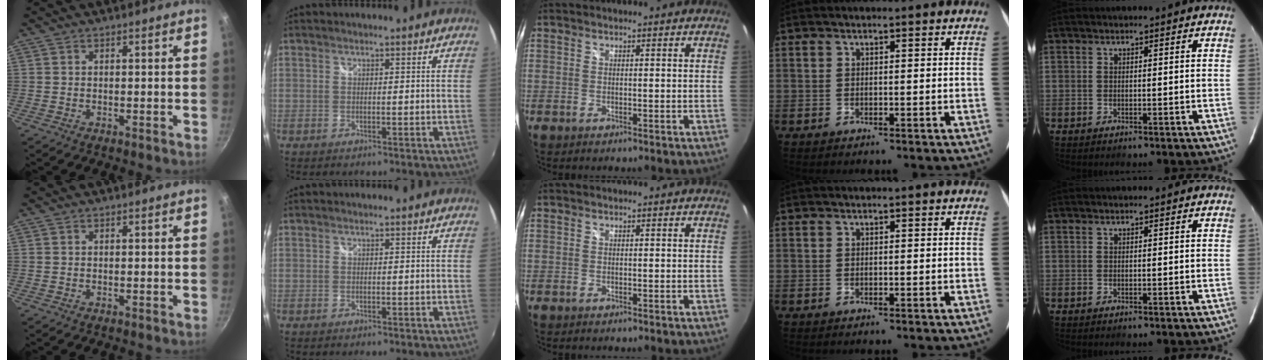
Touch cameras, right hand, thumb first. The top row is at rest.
{}